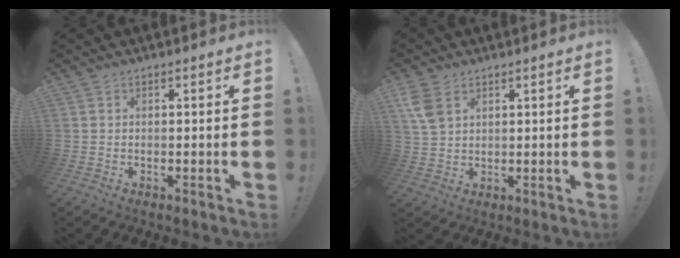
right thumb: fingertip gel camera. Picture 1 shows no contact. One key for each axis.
{"total": 7.1, "fx": 3.3, "fy": 4.8, "fz": 4.0, "tx": -0.078, "ty": -0.006, "tz": 0.068}